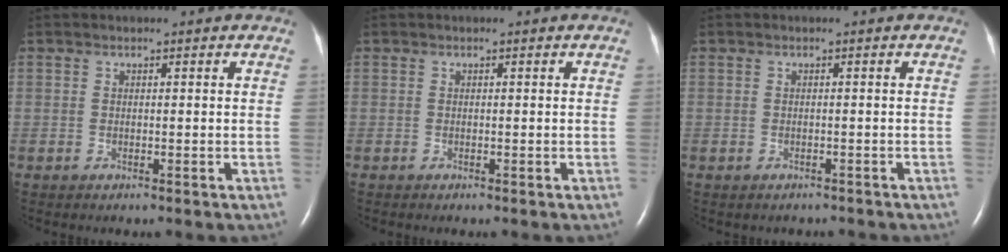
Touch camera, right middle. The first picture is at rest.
{"total": 0.0}
{"total": 2.1, "force": [-1.8, 1.0, 0.3], "torque": [-0.011, -0.001, -0.019]}